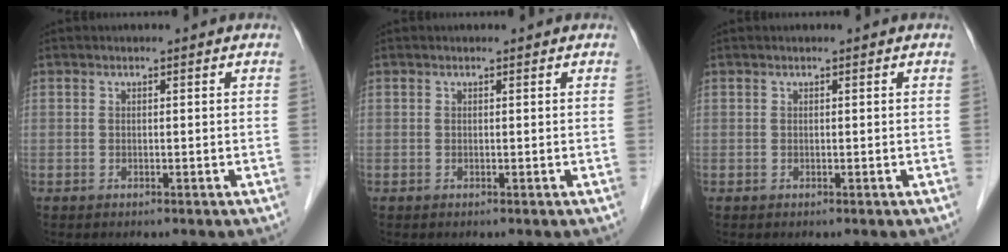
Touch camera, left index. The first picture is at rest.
{"total": 0.0}
{"total": 0.0}